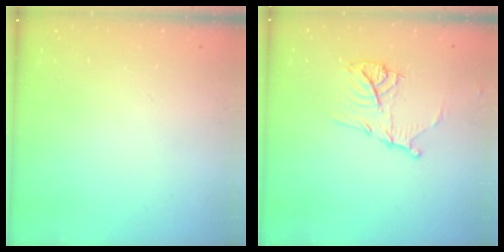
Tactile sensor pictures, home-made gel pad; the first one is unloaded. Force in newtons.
{"total": 11.8, "press": 11.8, "slide": 0.5}